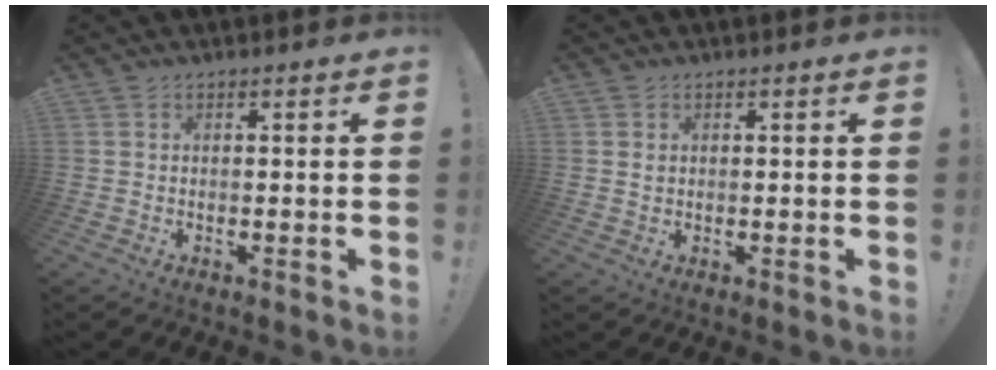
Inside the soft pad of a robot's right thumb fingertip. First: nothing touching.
{"total": 0.9, "force": [0.5, 0.7, 0.1], "torque": [0.004, -0.002, 0.009]}